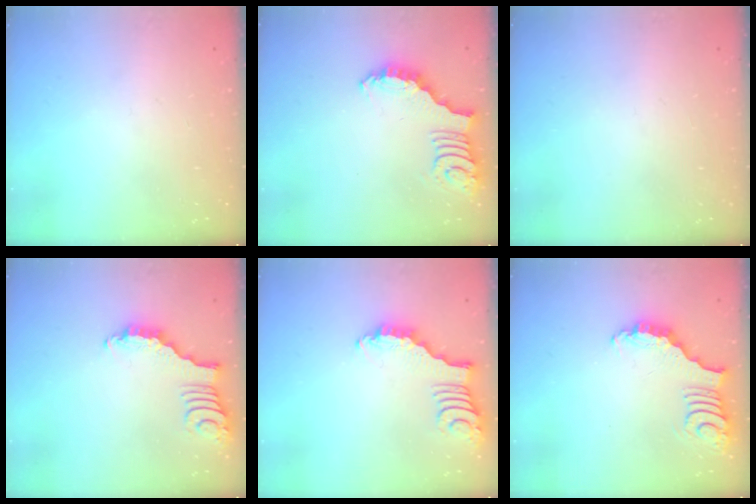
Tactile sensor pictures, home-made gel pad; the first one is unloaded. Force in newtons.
{"total": 2.7, "press": 2.7, "slide": 0.5}
{"total": 0.0}
{"total": 2.8, "press": 2.8, "slide": 0.4}
{"total": 2.4, "press": 2.4, "slide": 0.3}
{"total": 3.6, "press": 3.5, "slide": 0.7}